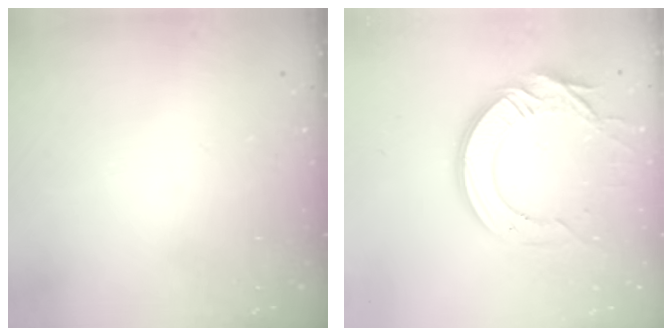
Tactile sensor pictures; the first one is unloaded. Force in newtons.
{"total": 15.8, "press": 15.7, "slide": 1.7}